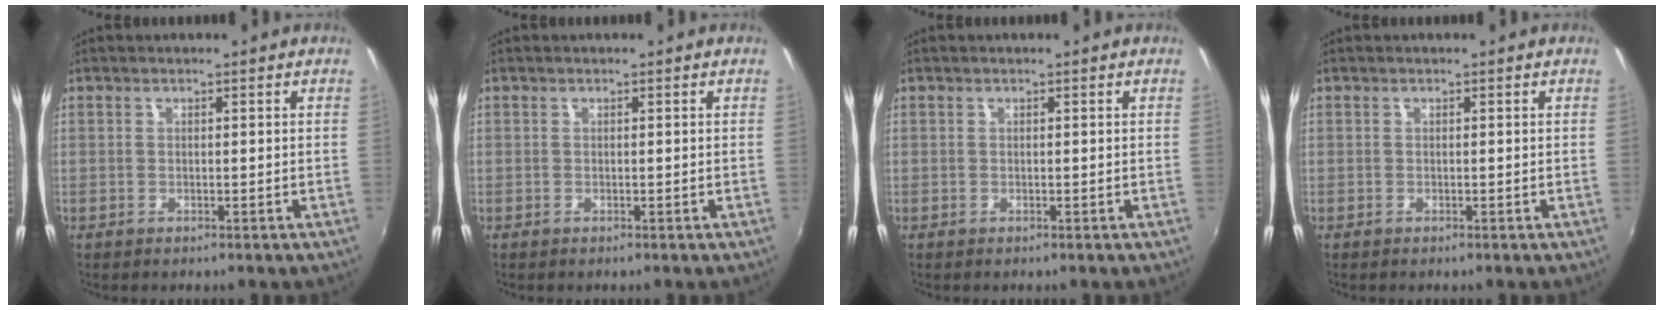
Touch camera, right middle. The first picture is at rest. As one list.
[{"total": 0.0}, {"total": 0.0}, {"total": 0.0}]